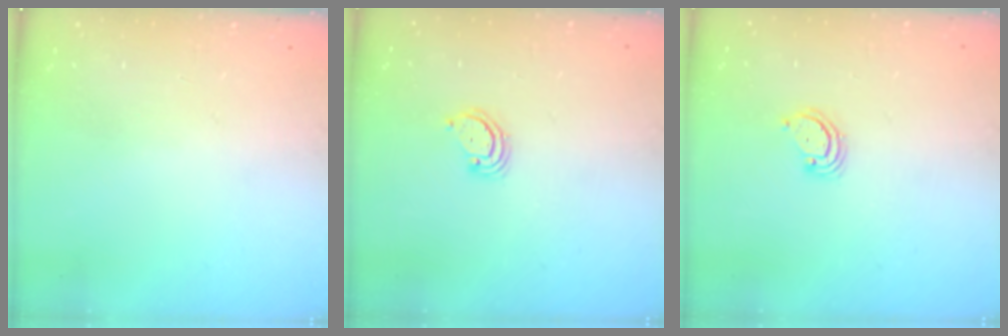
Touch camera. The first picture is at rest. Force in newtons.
{"total": 2.9, "press": 2.9, "slide": 0.2}
{"total": 2.9, "press": 2.9, "slide": 0.2}